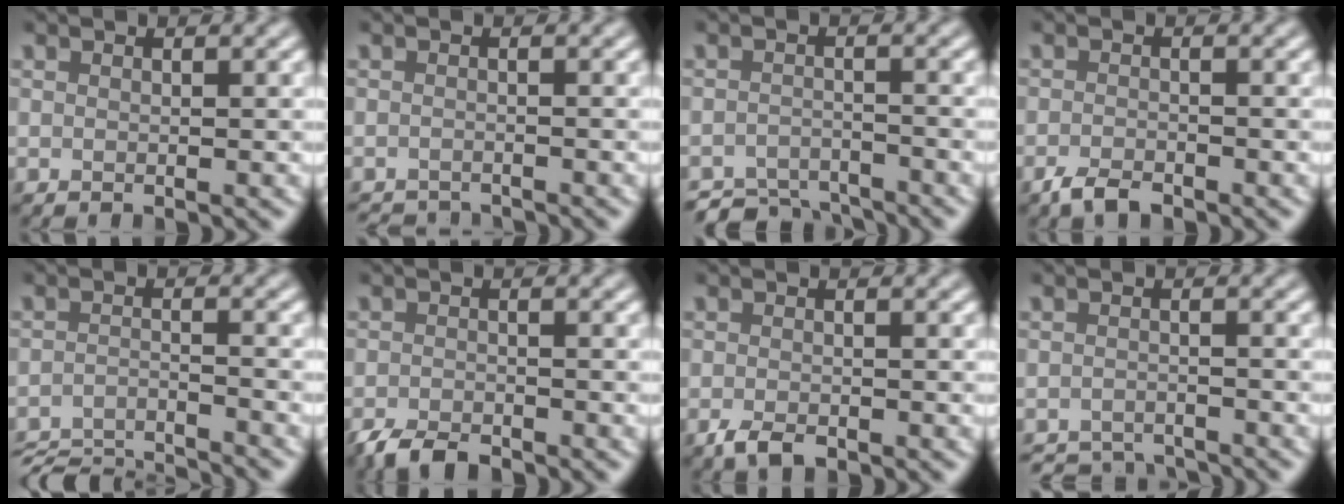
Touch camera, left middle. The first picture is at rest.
{"total": 2.9, "force": [-2.8, 0.3, 0.4], "torque": [-0.005, -0.011, -0.044]}
{"total": 4.2, "force": [-4.0, 1.0, 0.7], "torque": [-0.010, -0.007, -0.072]}
{"total": 2.0, "force": [-1.5, 0.7, 1.1], "torque": [-0.023, -0.001, -0.032]}
{"total": 8.2, "force": [-7.9, 1.1, 2.1], "torque": [-0.037, -0.015, -0.129]}
{"total": 3.0, "force": [-2.5, 1.0, 1.4], "torque": [-0.026, -0.004, -0.051]}
{"total": 1.9, "force": [-1.2, 0.8, 1.1], "torque": [-0.024, -0.004, -0.024]}
{"total": 4.0, "force": [-4.0, 0.6, 0.5], "torque": [-0.005, -0.006, -0.065]}